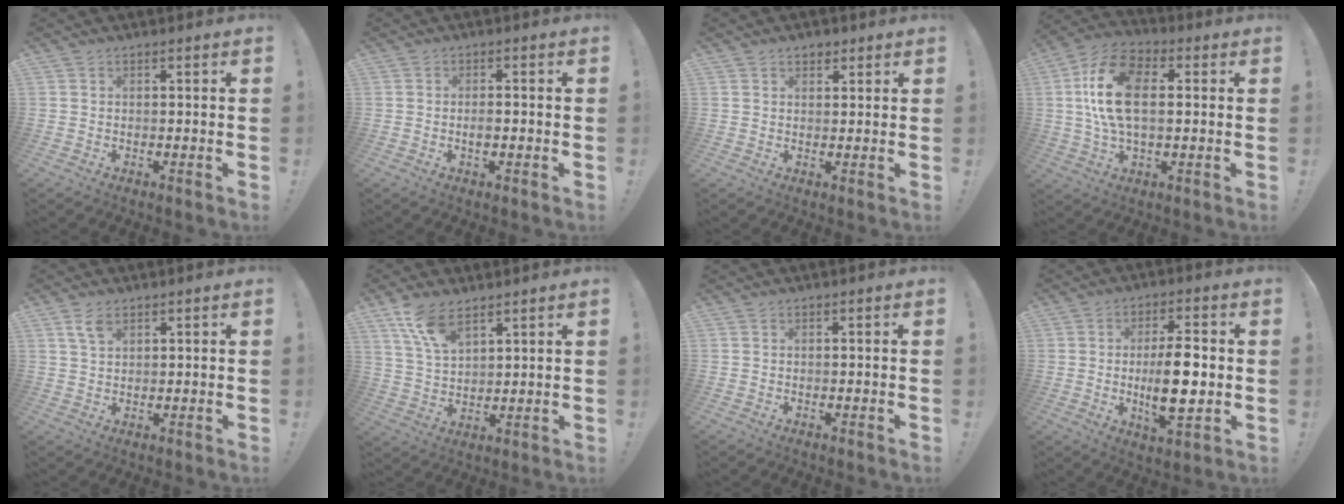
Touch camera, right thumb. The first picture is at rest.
{"total": 2.2, "force": [-0.7, 1.0, 1.8], "torque": [-0.022, 0.001, -0.015]}
{"total": 2.4, "force": [1.5, 1.7, 0.8], "torque": [0.003, -0.008, 0.023]}
{"total": 16.5, "force": [2.2, 9.3, 13.4], "torque": [-0.264, 0.004, 0.036]}
{"total": 4.4, "force": [2.4, 2.0, 3.0], "torque": [-0.053, -0.006, 0.045]}
{"total": 9.8, "force": [6.9, 4.2, 5.5], "torque": [-0.101, -0.035, 0.132]}
{"total": 0.0}
{"total": 12.9, "force": [-1.1, 7.2, 10.6], "torque": [-0.171, 0.004, -0.022]}